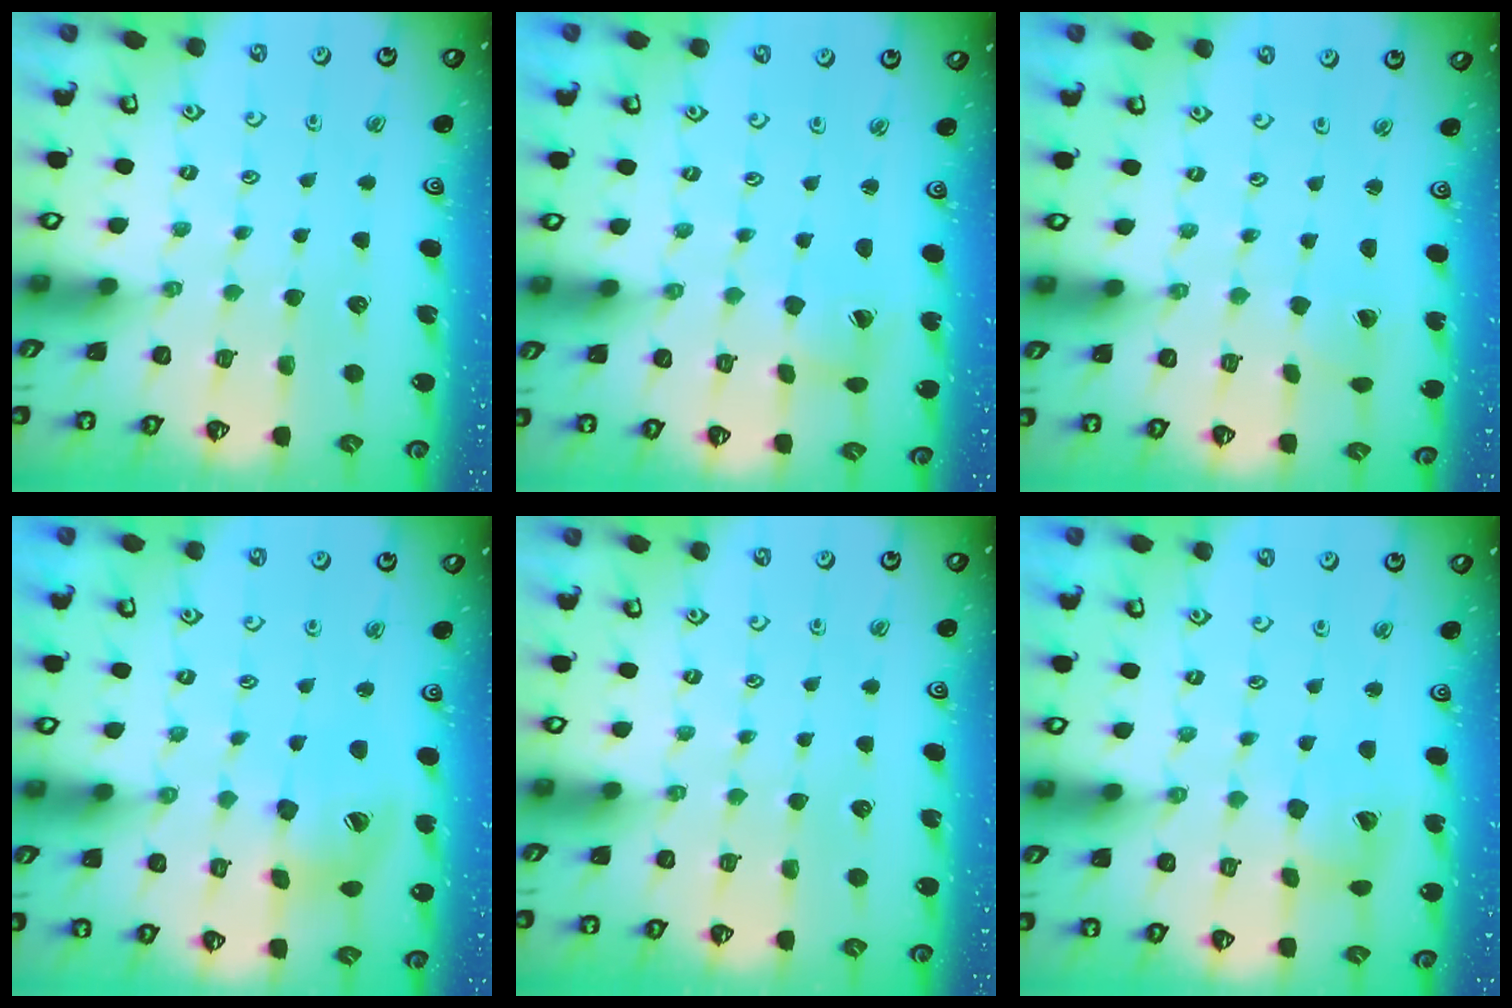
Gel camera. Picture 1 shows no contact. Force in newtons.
{"total": 2.9, "press": 2.9, "slide": 0.4}
{"total": 0.0}
{"total": 12.6, "press": 12.5, "slide": 1.9}
{"total": 0.0}
{"total": 9.8, "press": 9.7, "slide": 1.1}